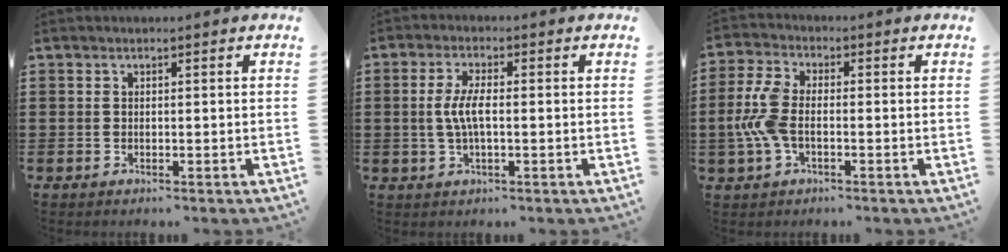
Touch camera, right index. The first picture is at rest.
{"total": 4.5, "force": [-0.2, 1.4, 4.3], "torque": [-0.100, -0.005, -0.012]}
{"total": 7.2, "force": [-1.1, 4.0, 5.9], "torque": [-0.146, -0.002, -0.026]}